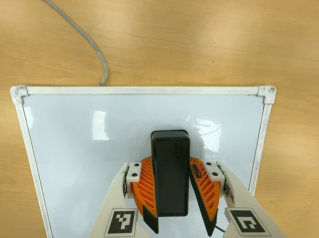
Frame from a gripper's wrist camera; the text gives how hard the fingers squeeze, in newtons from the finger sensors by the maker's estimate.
{"total": 10.6, "left": 12.5, "right": 8.7}